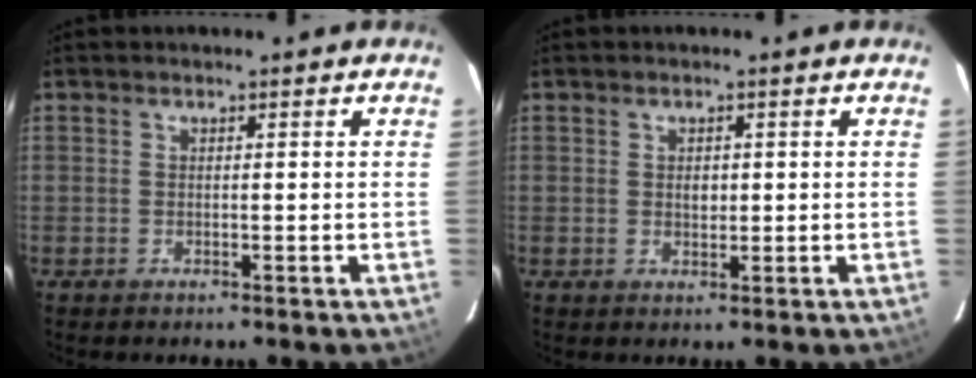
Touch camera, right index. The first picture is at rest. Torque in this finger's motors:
{"motor_torque": [0.18, 0.11, 0.13, 0.04]}